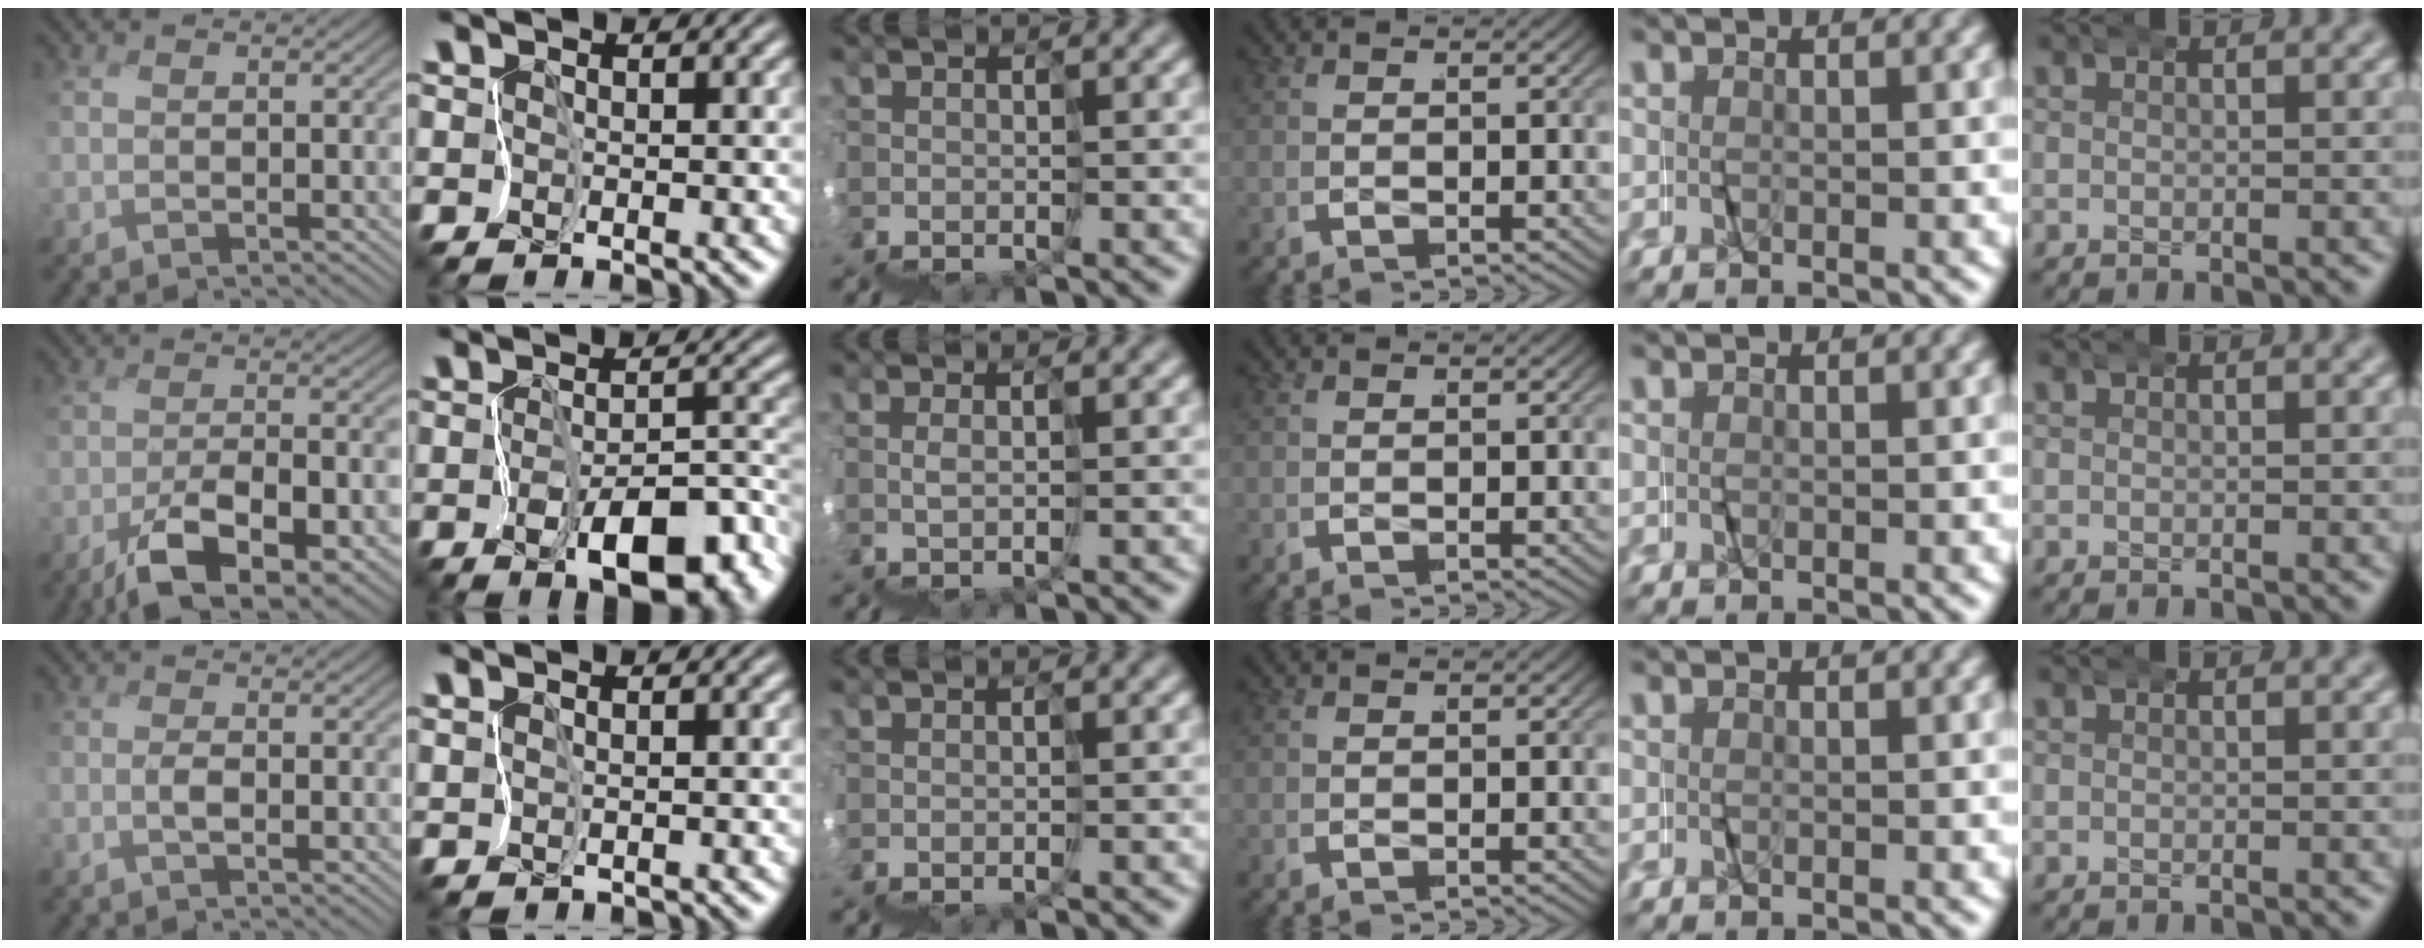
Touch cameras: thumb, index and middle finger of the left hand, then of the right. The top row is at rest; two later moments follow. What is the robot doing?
{"motion": "wrap", "object": "napkin"}